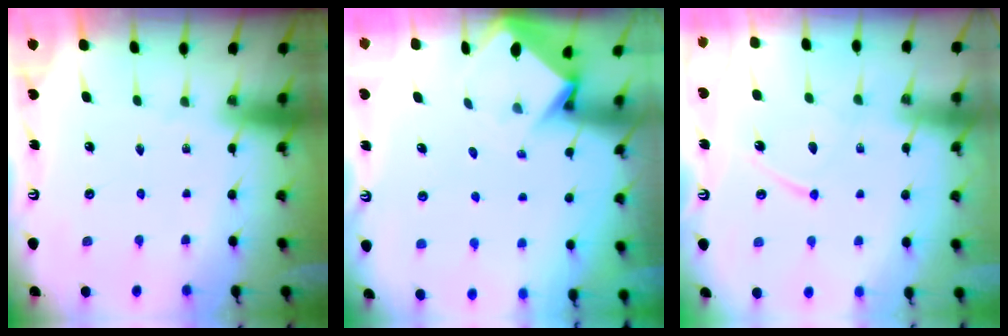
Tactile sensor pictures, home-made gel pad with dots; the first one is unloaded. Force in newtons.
{"total": 3.8, "press": 3.8, "slide": 0.2}
{"total": 9.6, "press": 9.6, "slide": 1.1}